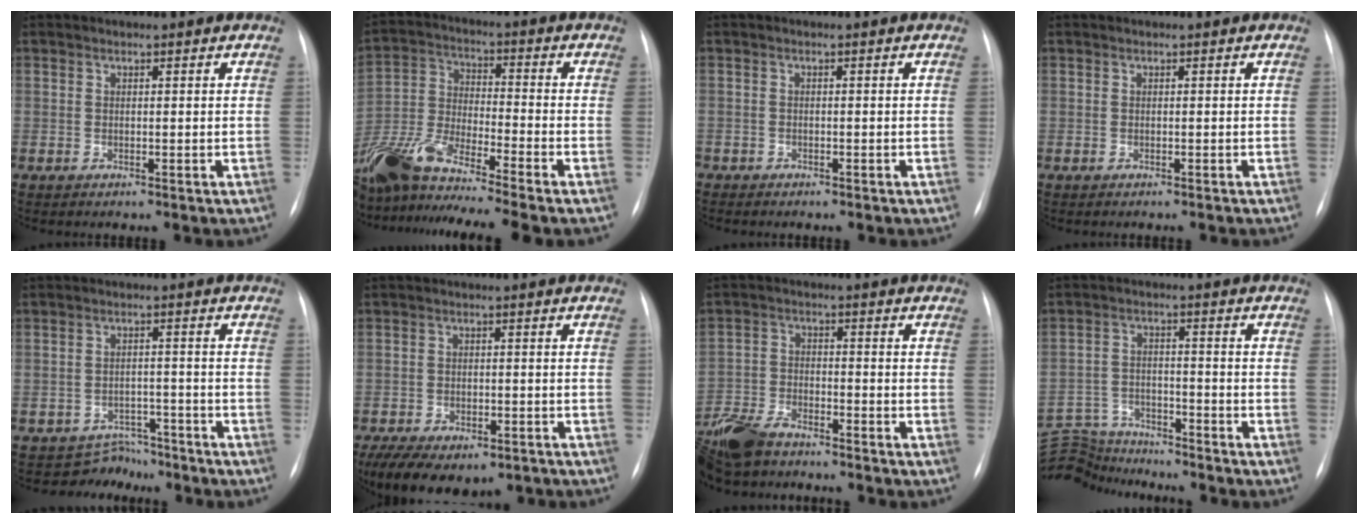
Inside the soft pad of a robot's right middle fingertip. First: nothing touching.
{"total": 16.5, "force": [-13.8, -0.4, 9.0], "torque": [-0.204, -0.023, -0.258]}
{"total": 1.0, "force": [-0.9, 0.4, 0.2], "torque": [-0.006, 0.000, -0.014]}
{"total": 1.1, "force": [-1.1, 0.1, 0.3], "torque": [-0.004, -0.002, -0.012]}
{"total": 4.4, "force": [-3.9, 1.8, -1.1], "torque": [0.016, 0.023, -0.056]}
{"total": 13.5, "force": [-9.0, 7.1, 7.2], "torque": [-0.135, -0.003, -0.122]}
{"total": 10.7, "force": [-8.7, 3.6, 5.0], "torque": [-0.105, -0.022, -0.162]}
{"total": 9.6, "force": [-9.6, 0.9, 0.3], "torque": [-0.012, 0.014, -0.168]}